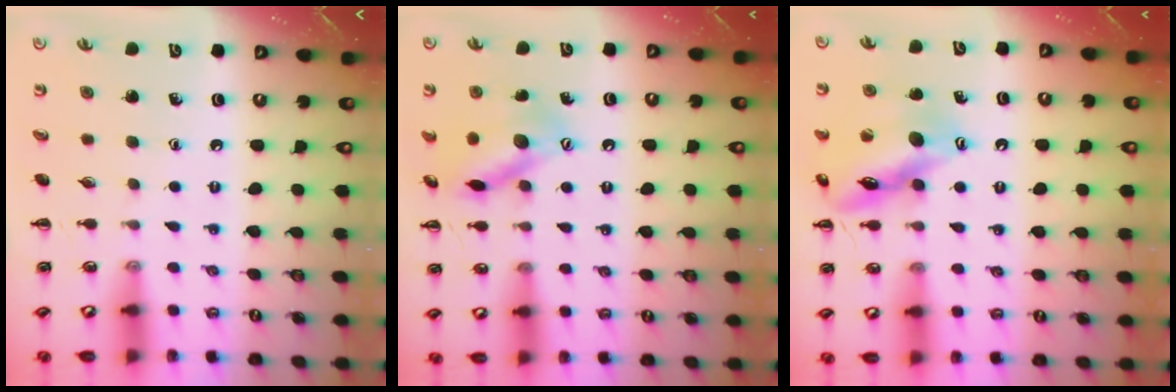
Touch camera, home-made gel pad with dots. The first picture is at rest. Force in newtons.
{"total": 14.2, "press": 14.2, "slide": 0.6}
{"total": 14.4, "press": 14.2, "slide": 2.0}